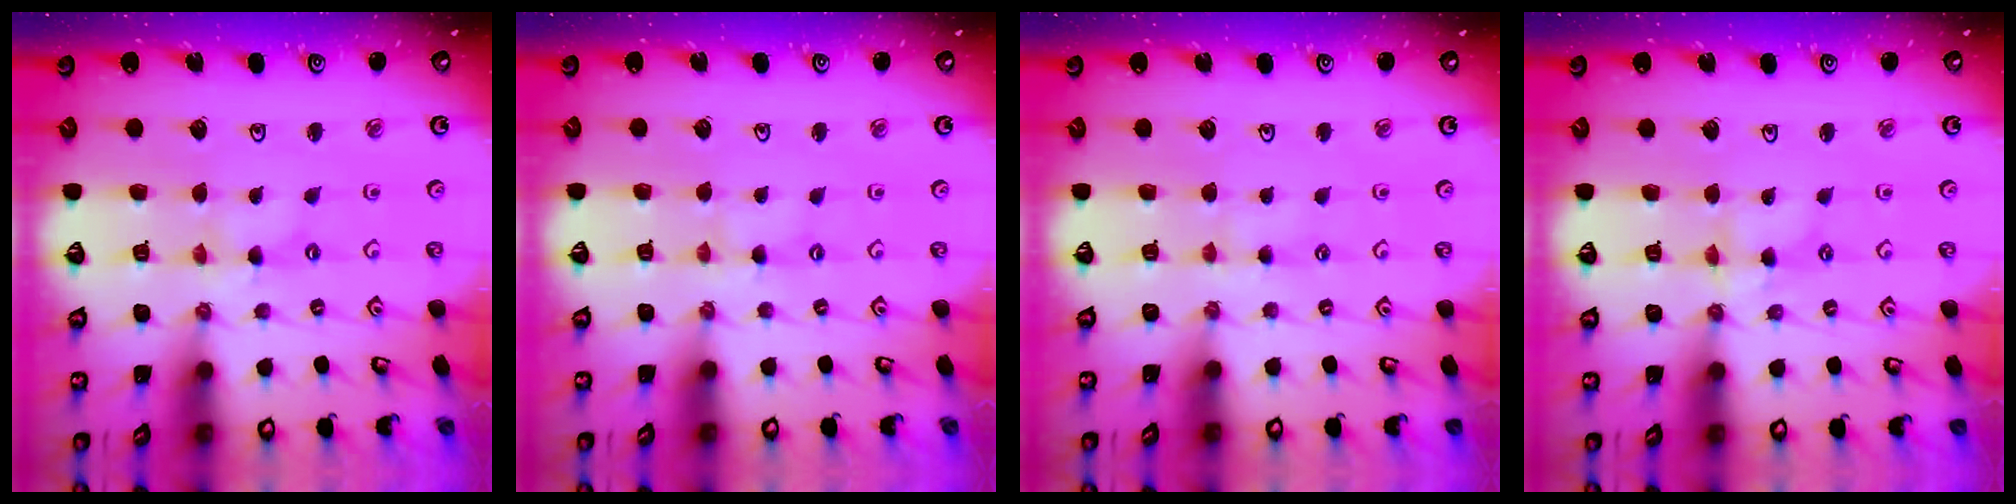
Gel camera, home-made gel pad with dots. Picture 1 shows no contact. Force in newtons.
{"total": 1.1, "press": 1.1, "slide": 0.2}
{"total": 2.1, "press": 2.1, "slide": 0.4}
{"total": 2.7, "press": 2.7, "slide": 0.3}